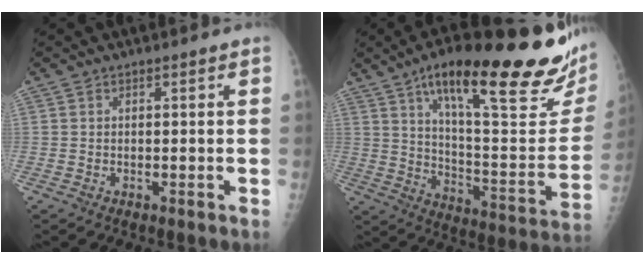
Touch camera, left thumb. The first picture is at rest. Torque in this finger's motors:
{"motor_torque": [1.42, 1.11, 1.48, -1.29, 0.27]}